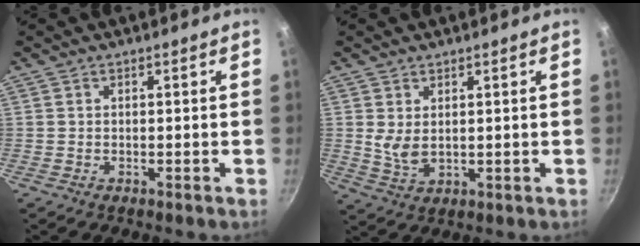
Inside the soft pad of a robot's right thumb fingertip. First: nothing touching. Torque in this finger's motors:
{"motor_torque": [1.76, 3.25, -0.18, 0.02, 0.04]}